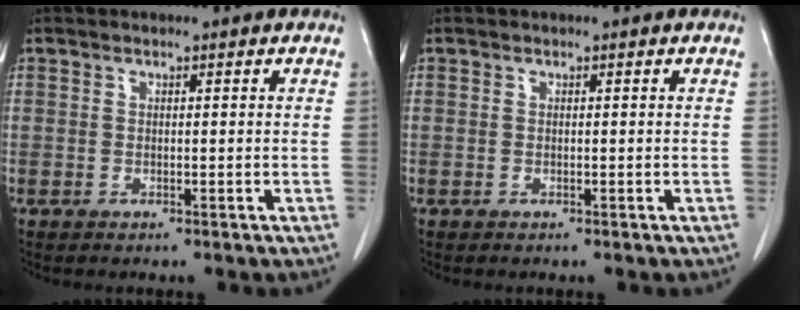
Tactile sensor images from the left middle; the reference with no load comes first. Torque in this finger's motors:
{"motor_torque": [0.07, -0.05, -0.04, -0.01]}